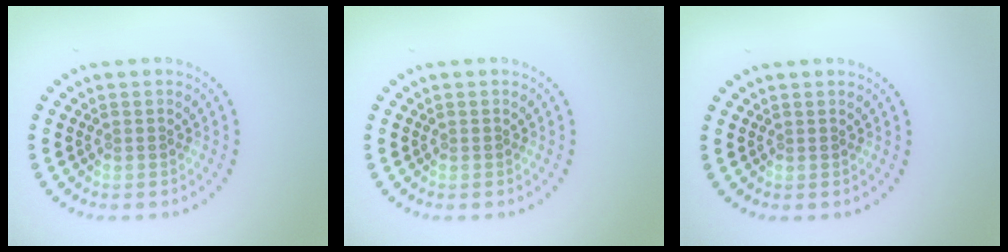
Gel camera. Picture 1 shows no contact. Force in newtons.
{"total": 0.0}
{"total": 0.0}